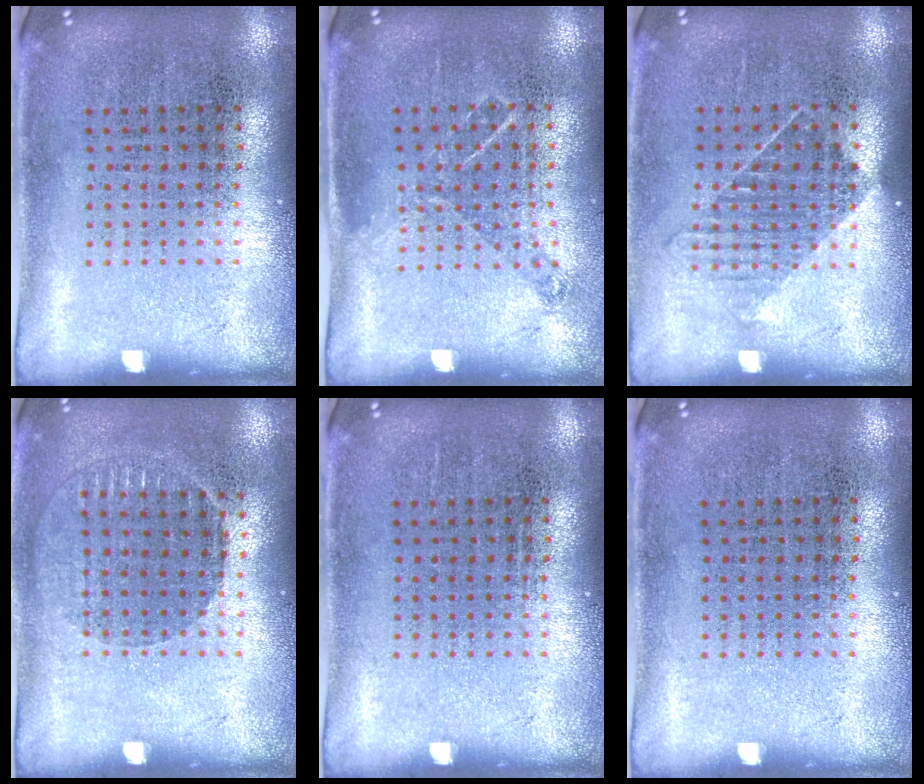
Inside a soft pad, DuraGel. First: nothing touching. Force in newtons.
{"total": 0.9, "press": 0.8, "slide": 0.3}
{"total": 1.1, "press": 0.9, "slide": 0.6}
{"total": 0.9, "press": 0.8, "slide": 0.4}
{"total": 0.0}
{"total": 0.0}